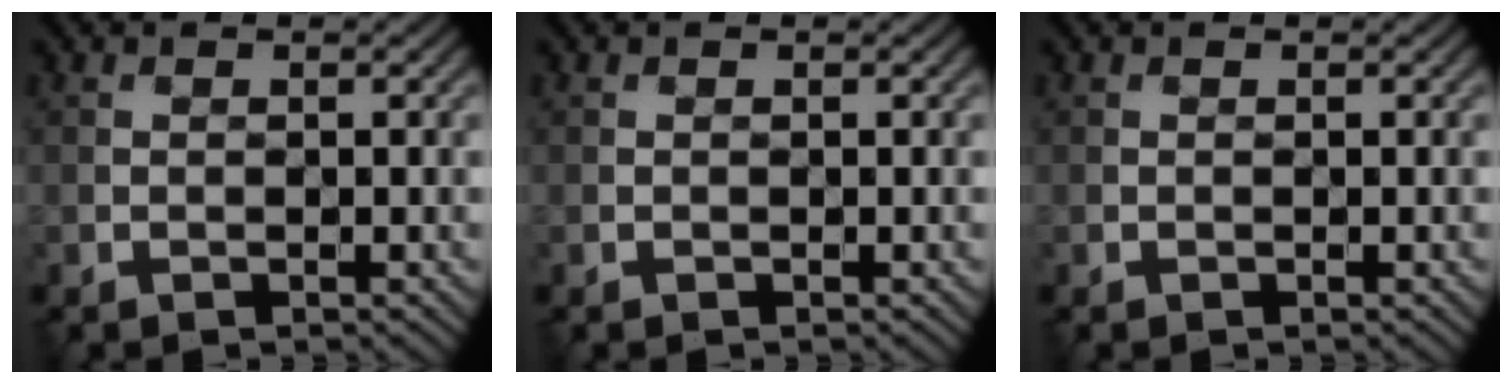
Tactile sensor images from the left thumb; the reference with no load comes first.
{"total": 0.0}
{"total": 0.0}